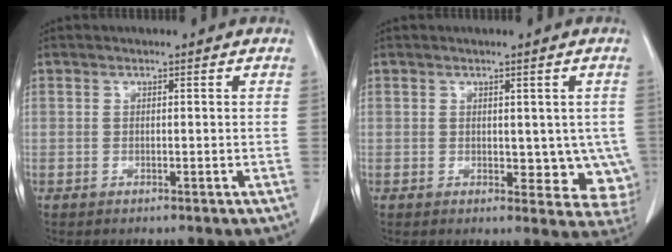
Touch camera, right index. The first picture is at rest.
{"total": 7.0, "force": [0.2, 4.1, 5.6], "torque": [-0.040, -0.008, 0.007]}